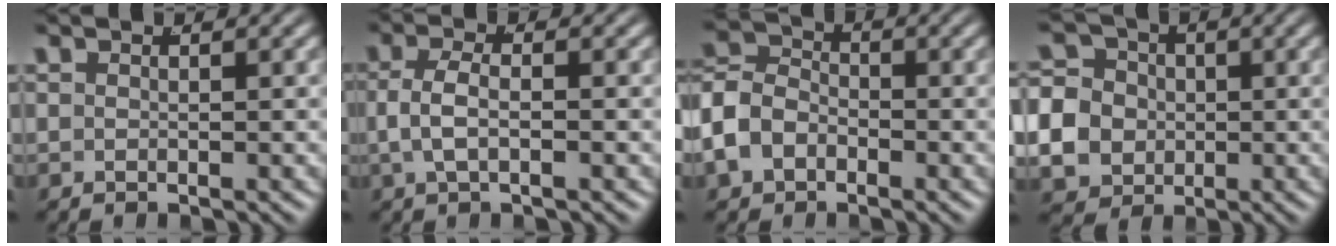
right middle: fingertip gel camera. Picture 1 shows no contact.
{"total": 3.2, "force": [0.1, 1.8, 2.7], "torque": [-0.056, 0.006, -0.002]}
{"total": 6.5, "force": [-1.4, 5.7, 2.6], "torque": [-0.071, -0.008, -0.029]}
{"total": 11.1, "force": [-1.3, 10.2, 4.3], "torque": [-0.102, -0.034, -0.024]}